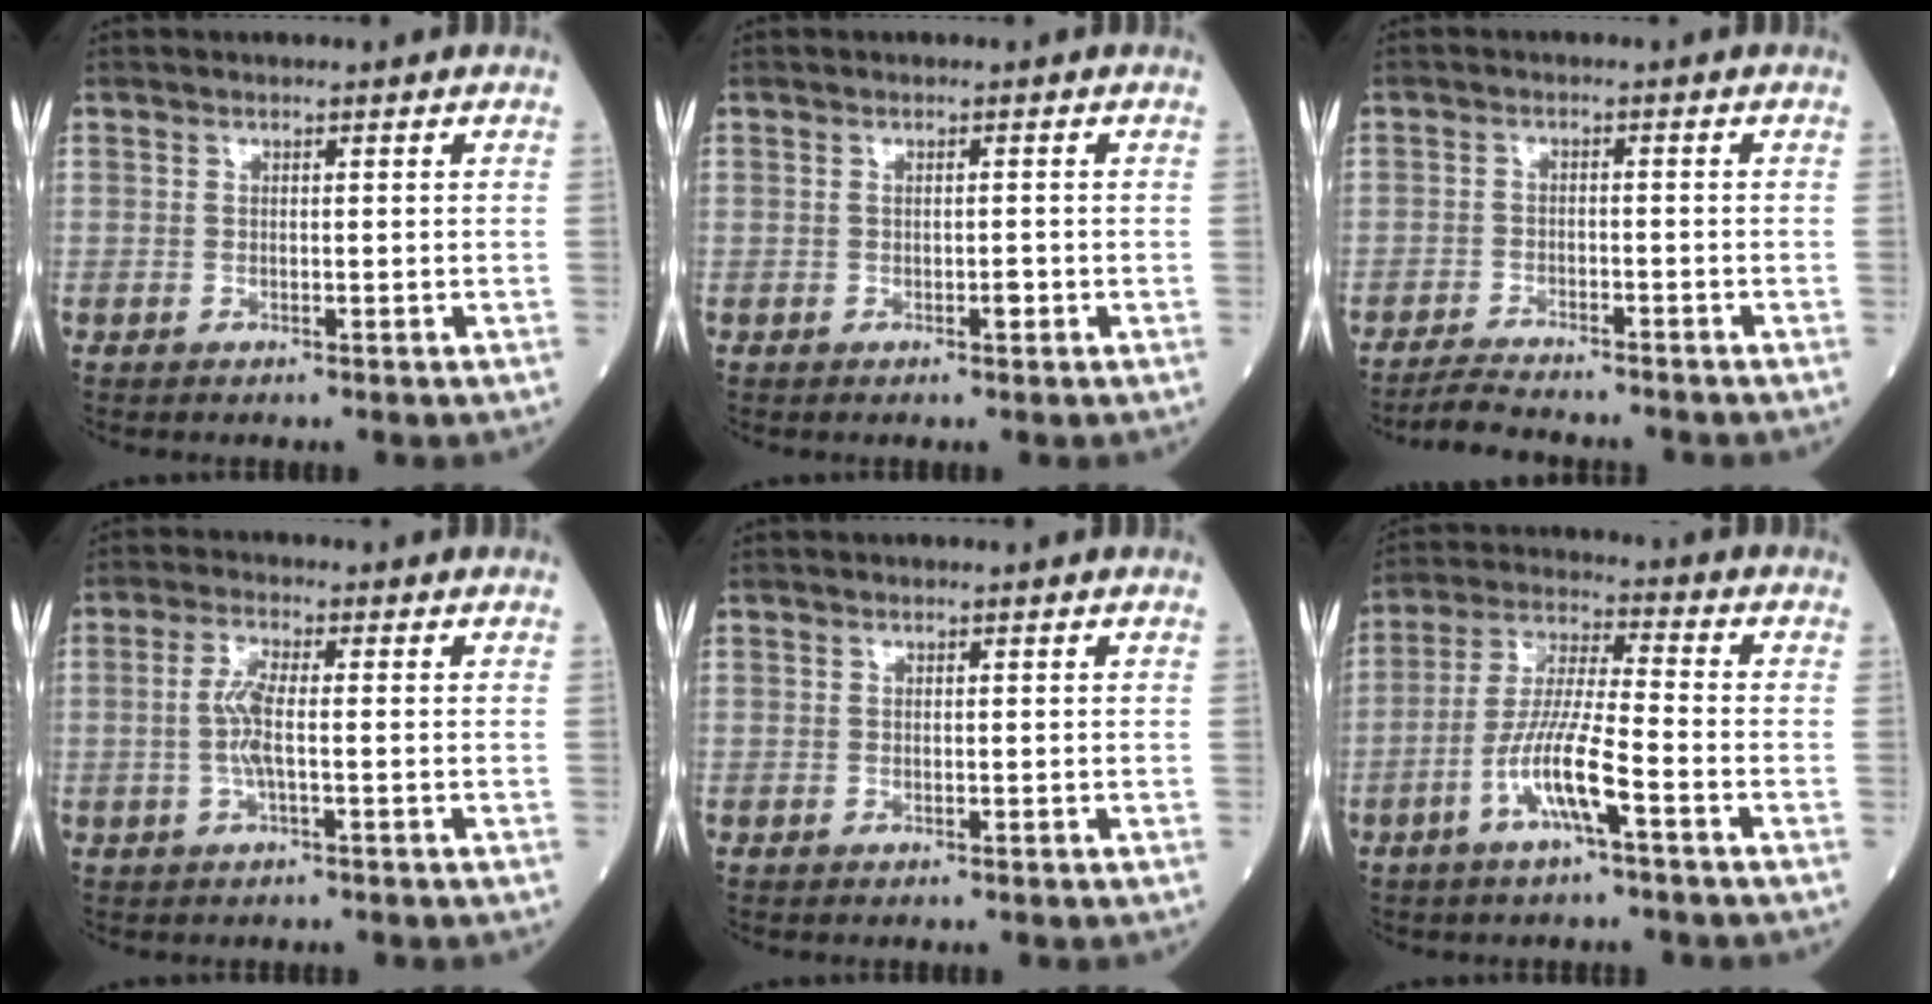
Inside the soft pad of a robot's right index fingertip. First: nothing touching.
{"total": 1.2, "force": [-0.3, 0.3, 1.2], "torque": [-0.021, -0.001, -0.004]}
{"total": 6.6, "force": [-6.2, 0.5, 2.1], "torque": [-0.035, -0.016, -0.102]}
{"total": 4.1, "force": [-0.3, 0.4, 4.1], "torque": [-0.093, 0.000, -0.009]}
{"total": 0.0}
{"total": 9.5, "force": [-4.1, 0.5, 8.6], "torque": [-0.174, 0.000, -0.082]}